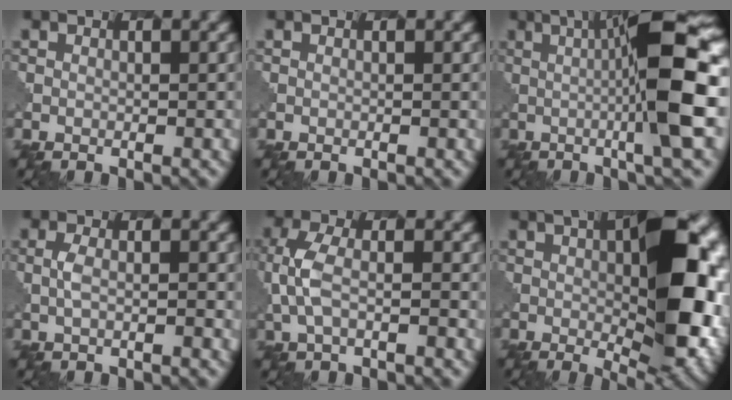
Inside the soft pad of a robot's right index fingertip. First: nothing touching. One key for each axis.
{"total": 0.0}
{"total": 10.7, "fx": 1.2, "fy": 1.0, "fz": 10.6, "tx": -0.137, "ty": 0.013, "tz": 0.002}
{"total": 0.8, "fx": 0.5, "fy": -0.6, "fz": 0.2, "tx": -0.022, "ty": 0.004, "tz": -0.008}
{"total": 2.0, "fx": 0.0, "fy": 0.6, "fz": 1.9, "tx": -0.070, "ty": 0.007, "tz": -0.017}
{"total": 13.5, "fx": 1.4, "fy": 4.6, "fz": 12.7, "tx": -0.164, "ty": 0.007, "tz": 0.008}